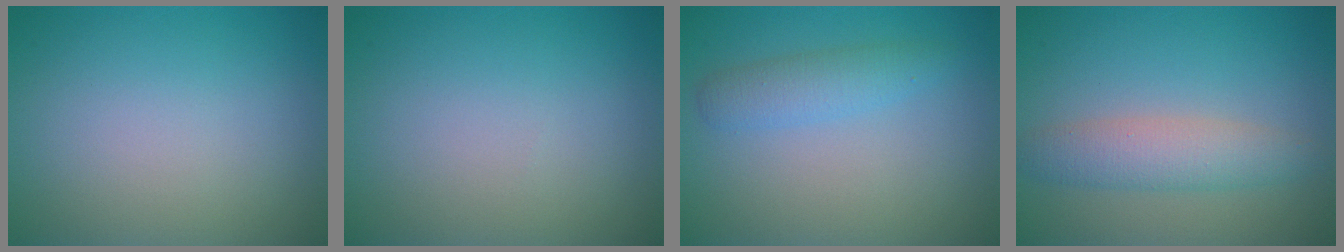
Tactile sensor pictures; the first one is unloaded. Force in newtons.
{"total": 0.0}
{"total": 2.4, "press": 2.4, "slide": 0.1}
{"total": 3.4, "press": 3.4, "slide": 0.1}